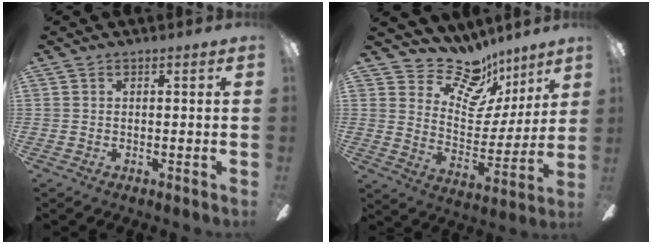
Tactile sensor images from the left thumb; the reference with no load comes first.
{"total": 15.7, "force": [11.8, 8.5, 6.1], "torque": [-0.104, -0.088, 0.213]}